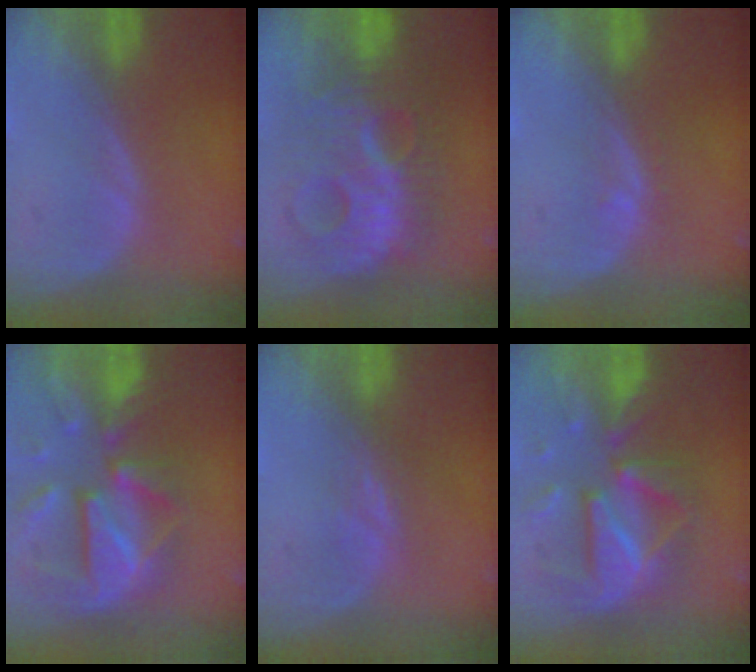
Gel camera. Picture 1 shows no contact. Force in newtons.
{"total": 10.9, "press": 10.9, "slide": 0.5}
{"total": 0.7, "press": 0.7, "slide": 0.2}
{"total": 12.1, "press": 10.5, "slide": 5.9}
{"total": 1.4, "press": 1.4, "slide": 0.3}
{"total": 10.3, "press": 10.3, "slide": 0.8}